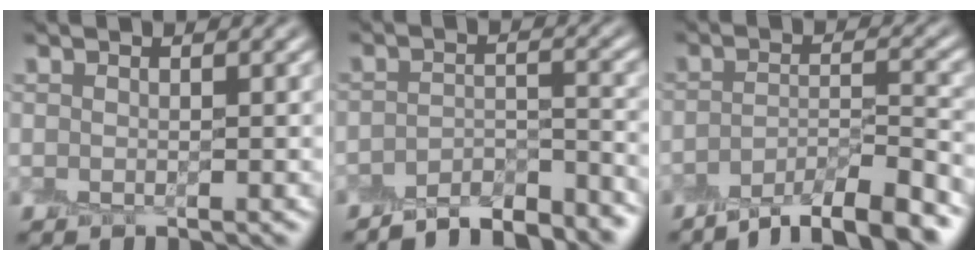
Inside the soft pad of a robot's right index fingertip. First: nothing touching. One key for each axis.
{"total": 5.2, "fx": -4.8, "fy": 1.1, "fz": 1.9, "tx": -0.026, "ty": 0.003, "tz": -0.075}
{"total": 6.9, "fx": -5.2, "fy": 1.7, "fz": 4.2, "tx": -0.062, "ty": 0.003, "tz": -0.087}